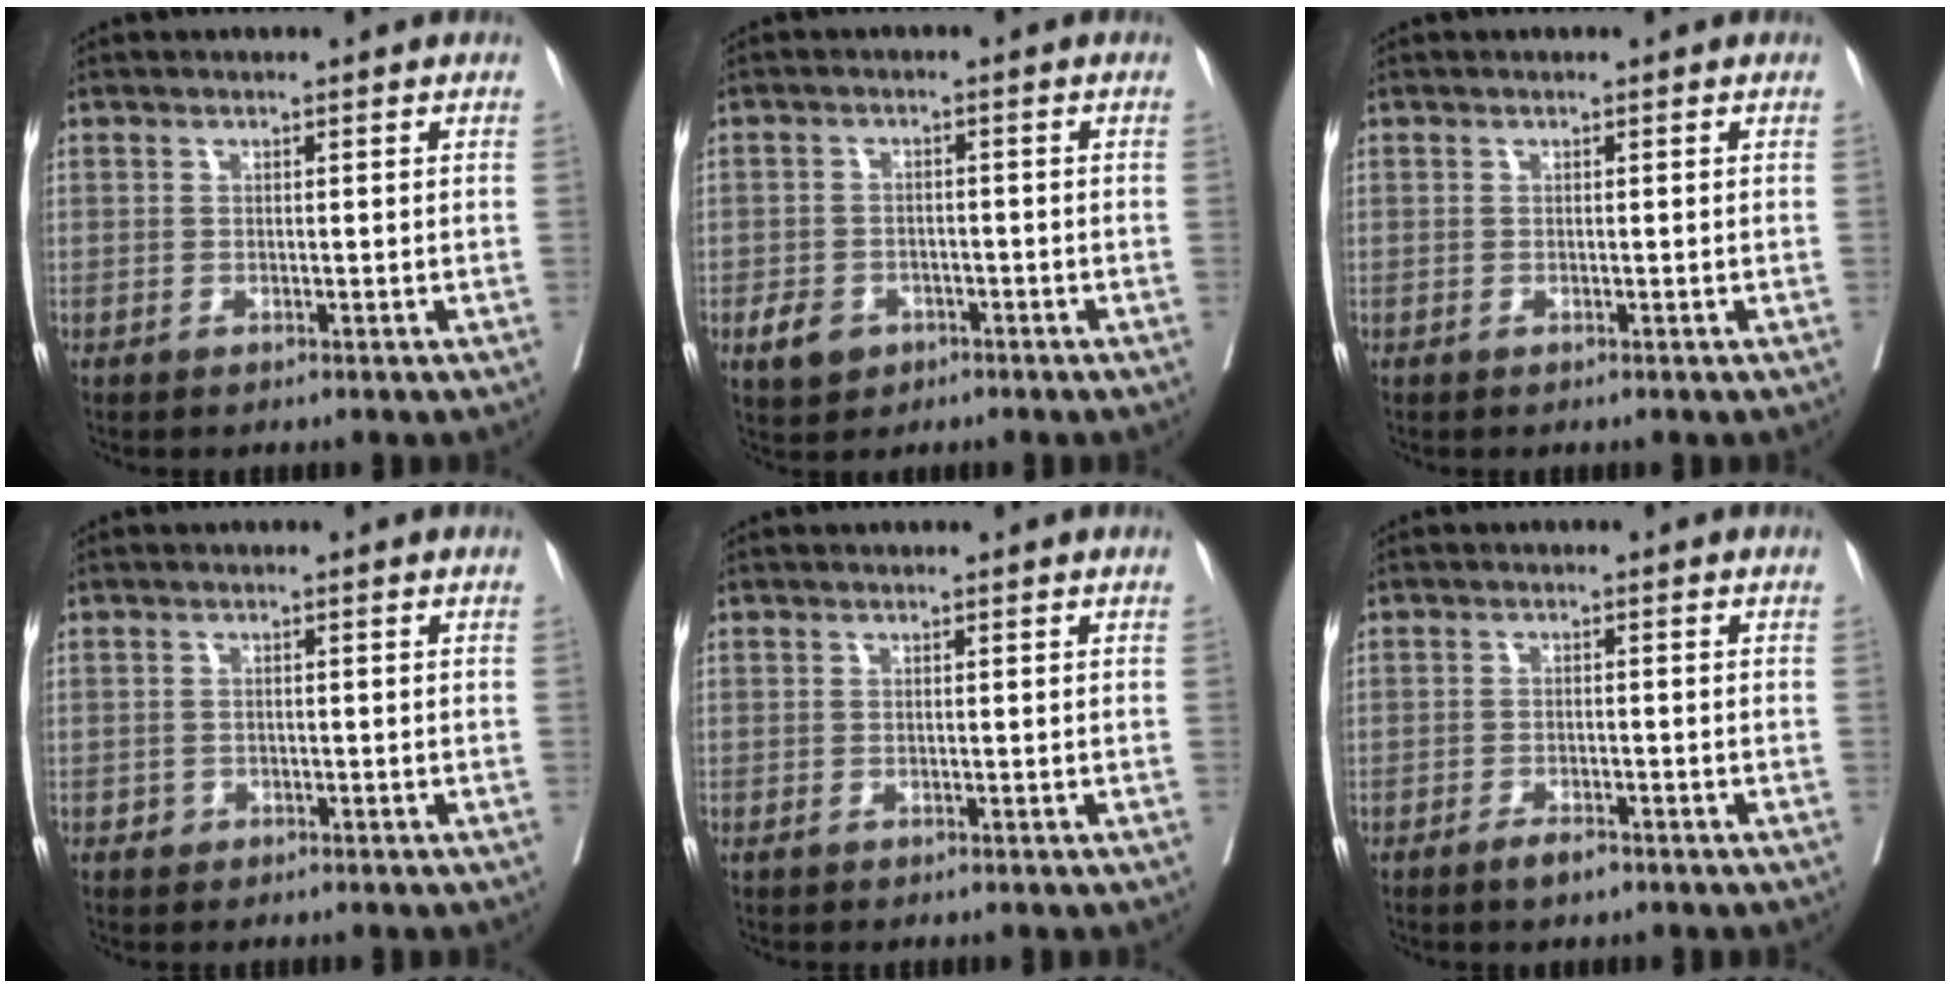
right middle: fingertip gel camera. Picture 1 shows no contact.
{"total": 5.3, "force": [-2.8, 4.1, 1.9], "torque": [-0.029, 0.005, -0.038]}
{"total": 0.0}
{"total": 0.9, "force": [-0.4, 0.8, 0.1], "torque": [0.001, 0.004, -0.007]}
{"total": 0.0}
{"total": 2.3, "force": [-1.7, 0.6, 1.4], "torque": [-0.029, -0.001, -0.027]}